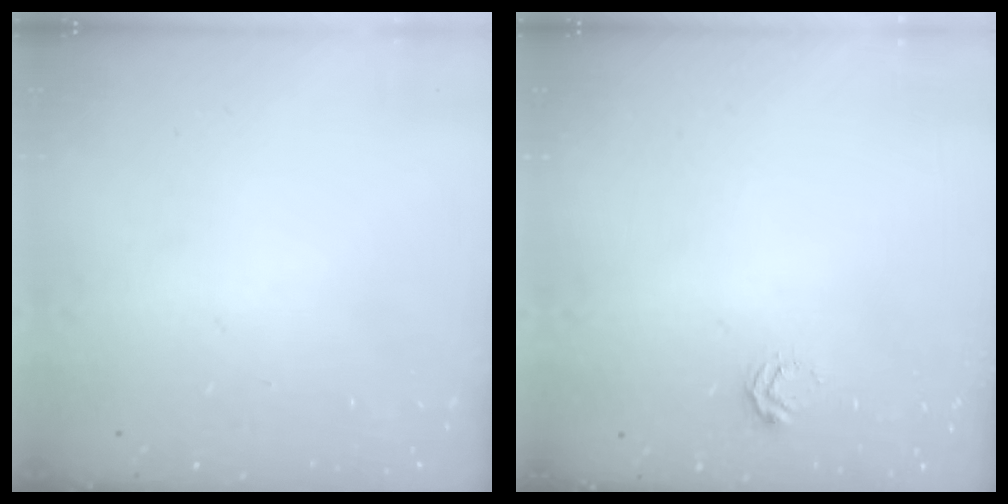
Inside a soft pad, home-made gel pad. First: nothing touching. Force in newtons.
{"total": 4.1, "press": 4.1, "slide": 0.4}